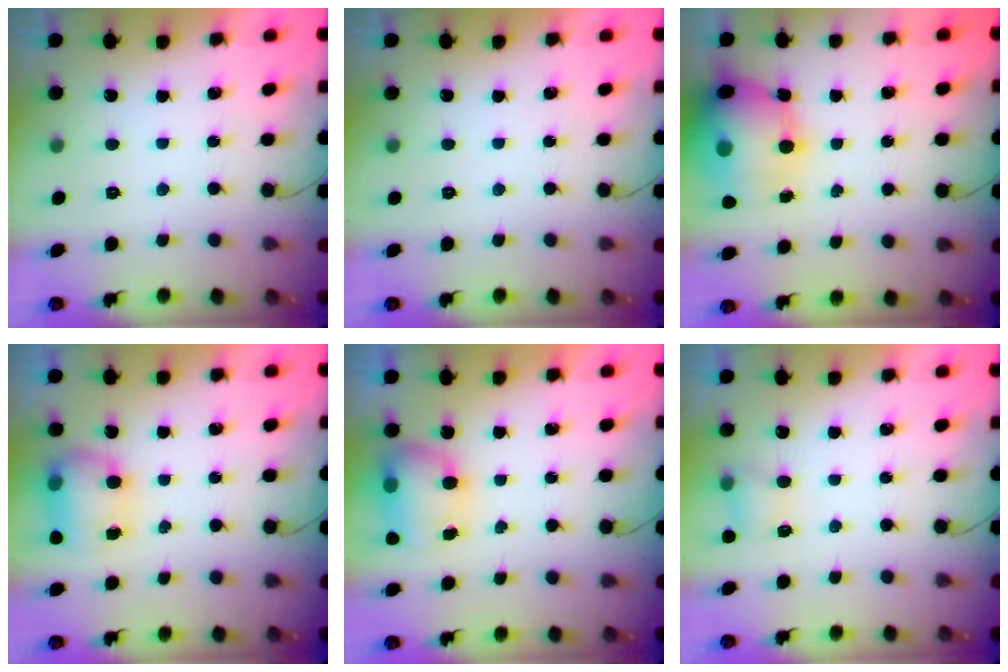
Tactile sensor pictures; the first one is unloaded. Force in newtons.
{"total": 0.0}
{"total": 18.0, "press": 17.4, "slide": 4.4}
{"total": 7.8, "press": 7.8, "slide": 0.6}
{"total": 9.1, "press": 8.3, "slide": 3.7}
{"total": 7.8, "press": 4.7, "slide": 6.2}